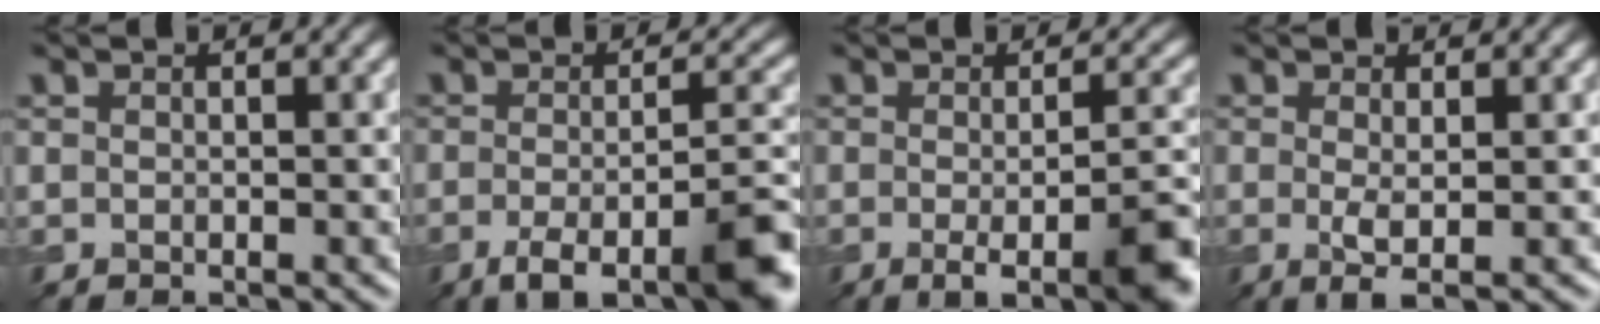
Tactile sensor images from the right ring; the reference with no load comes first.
{"total": 7.5, "force": [-3.7, 2.0, 6.2], "torque": [-0.095, -0.003, -0.064]}
{"total": 6.4, "force": [-1.7, 1.7, 5.9], "torque": [-0.081, -0.009, -0.025]}
{"total": 1.9, "force": [0.0, 0.2, 1.8], "torque": [-0.037, -0.008, -0.001]}